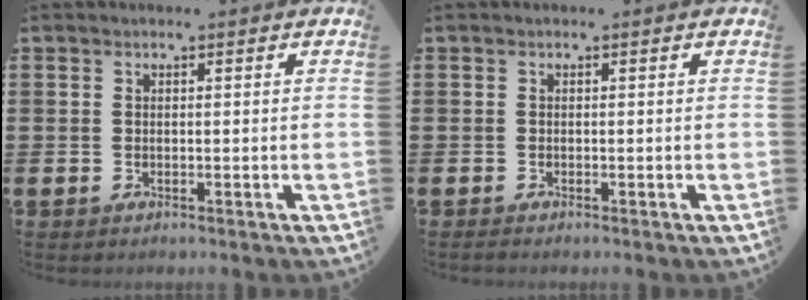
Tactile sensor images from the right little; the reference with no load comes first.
{"total": 0.0}